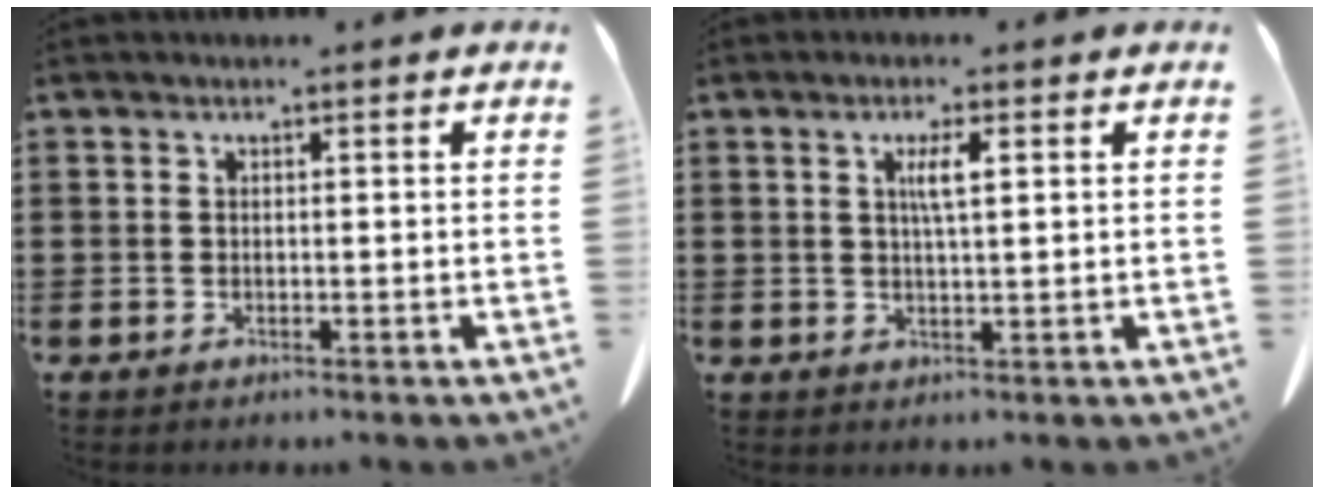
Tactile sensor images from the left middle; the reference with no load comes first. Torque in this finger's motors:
{"motor_torque": [1.25, 0.89, 0.42, 0.11]}